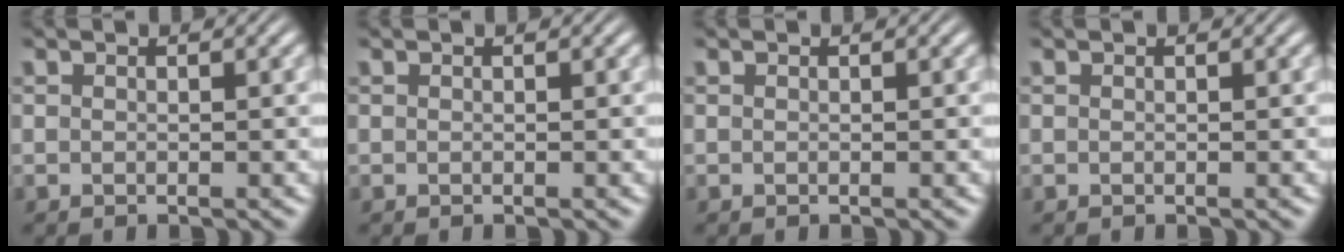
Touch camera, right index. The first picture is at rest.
{"total": 0.0}
{"total": 0.0}
{"total": 0.0}